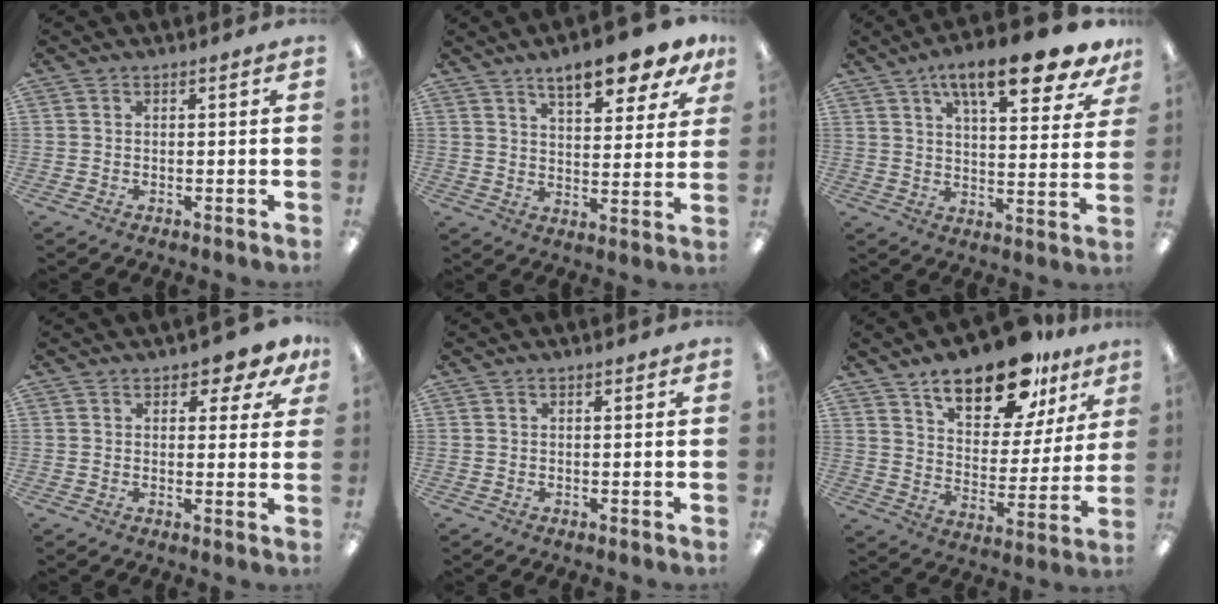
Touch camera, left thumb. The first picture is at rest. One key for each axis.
{"total": 10.8, "fx": 8.1, "fy": 3.2, "fz": 6.4, "tx": -0.088, "ty": -0.044, "tz": 0.138}
{"total": 15.3, "fx": 10.4, "fy": 4.2, "fz": 10.4, "tx": -0.152, "ty": -0.055, "tz": 0.167}
{"total": 4.2, "fx": 2.9, "fy": 2.0, "fz": 2.4, "tx": -0.028, "ty": -0.007, "tz": 0.047}
{"total": 0.6, "fx": 0.4, "fy": 0.2, "fz": 0.4, "tx": -0.009, "ty": 0.002, "tz": 0.007}
{"total": 18.6, "fx": 13.1, "fy": 8.1, "fz": 10.5, "tx": -0.161, "ty": -0.068, "tz": 0.221}